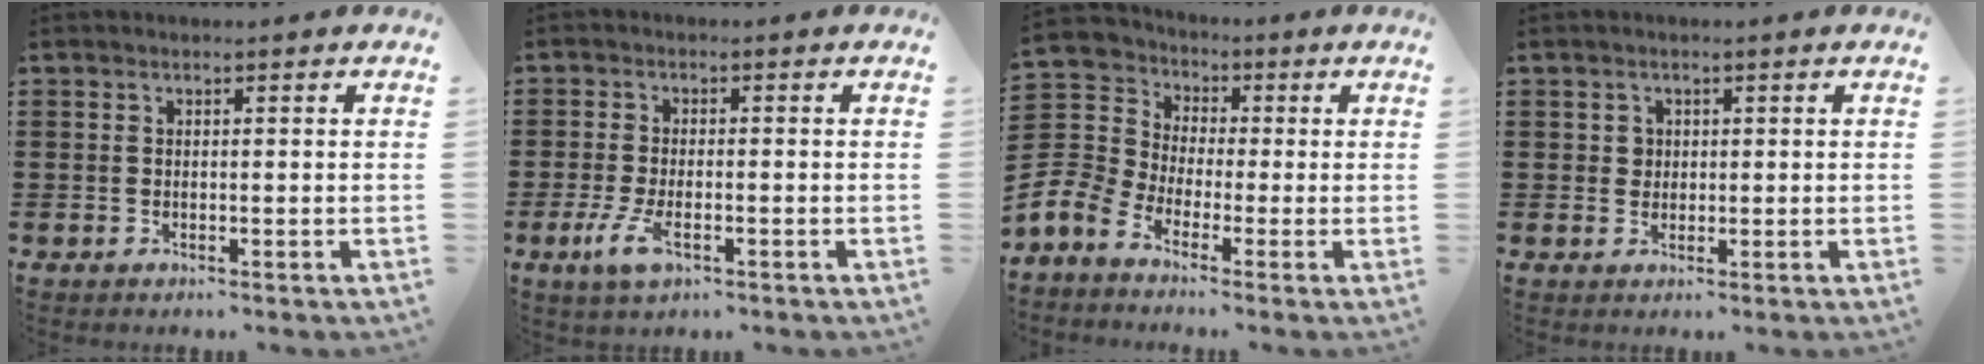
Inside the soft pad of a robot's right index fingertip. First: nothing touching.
{"total": 4.4, "force": [-1.8, 1.5, 3.7], "torque": [-0.096, -0.015, -0.041]}
{"total": 6.1, "force": [-3.0, 5.0, 1.7], "torque": [-0.089, -0.008, -0.071]}
{"total": 1.3, "force": [0.4, 1.2, 0.4], "torque": [-0.012, 0.006, 0.007]}